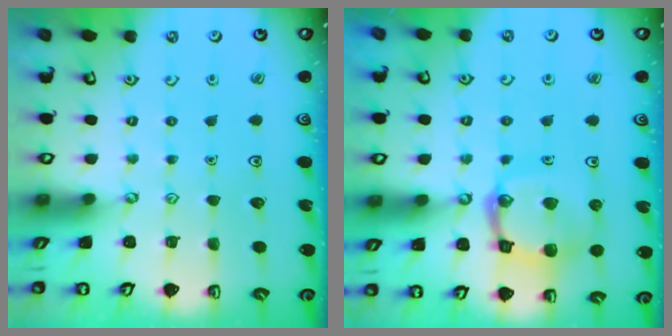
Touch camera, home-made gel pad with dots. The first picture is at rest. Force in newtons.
{"total": 14.3, "press": 14.2, "slide": 1.4}